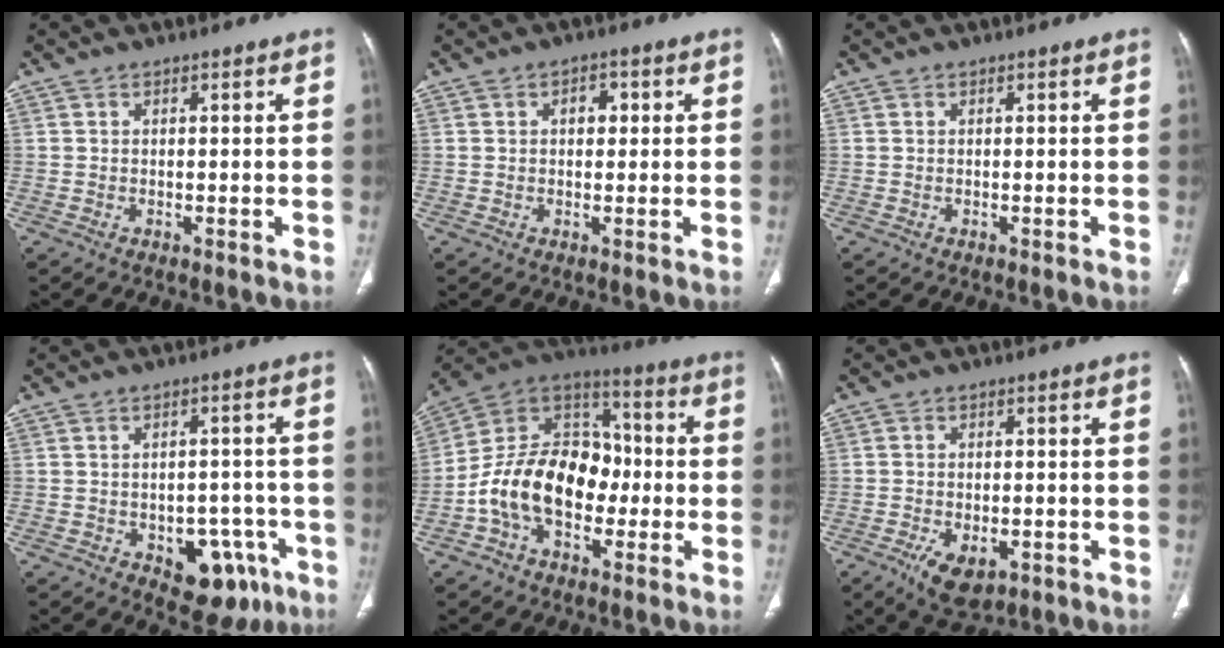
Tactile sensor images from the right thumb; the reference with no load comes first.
{"total": 3.1, "force": [0.7, 2.2, 2.1], "torque": [-0.020, 0.006, 0.008]}
{"total": 0.0}
{"total": 11.2, "force": [-5.0, 7.1, 7.1], "torque": [-0.049, 0.030, -0.054]}
{"total": 18.3, "force": [-3.8, 12.5, 12.8], "torque": [-0.199, 0.055, -0.071]}
{"total": 6.9, "force": [-3.0, 3.8, 4.9], "torque": [-0.082, 0.003, -0.039]}